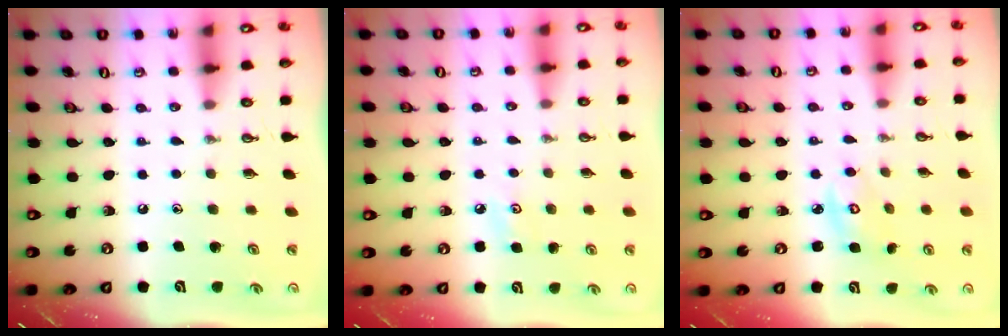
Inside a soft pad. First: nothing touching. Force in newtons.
{"total": 3.9, "press": 3.8, "slide": 0.6}
{"total": 4.1, "press": 4.1, "slide": 0.3}